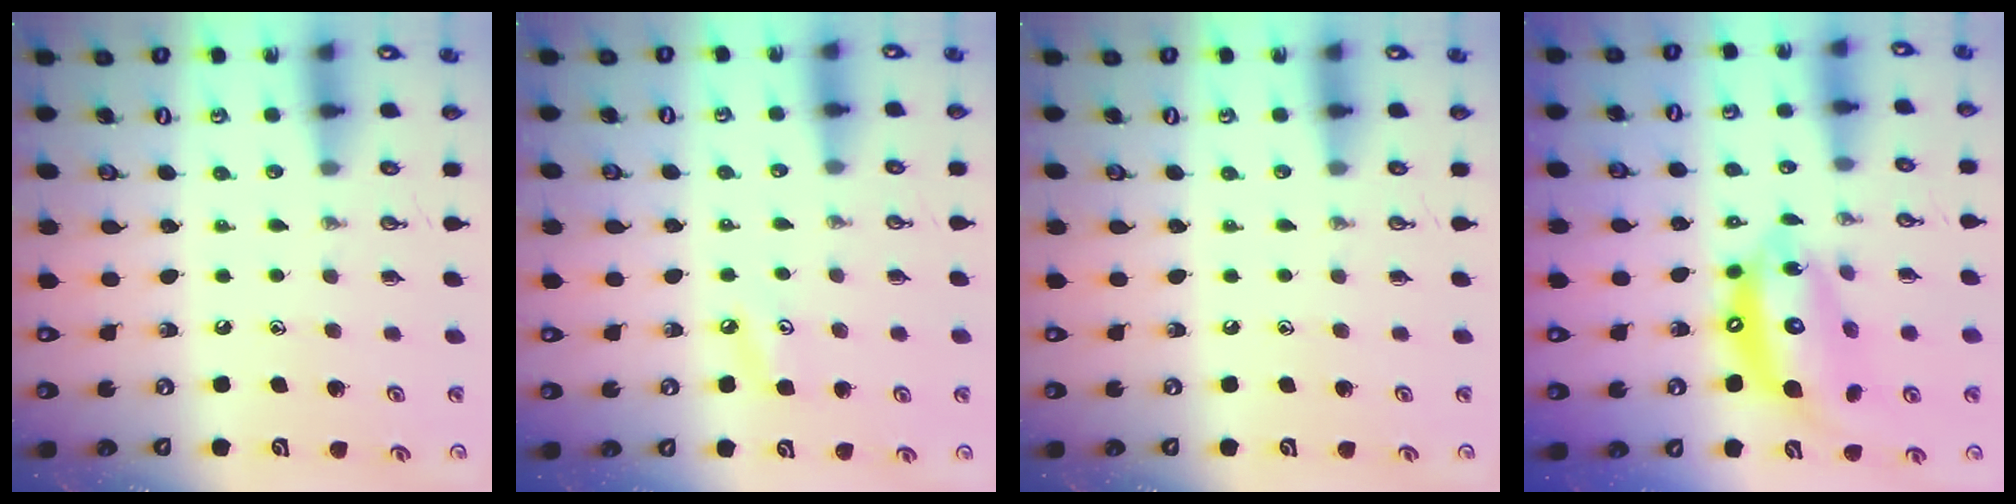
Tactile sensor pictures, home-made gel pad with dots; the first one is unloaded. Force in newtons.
{"total": 5.5, "press": 5.5, "slide": 0.5}
{"total": 0.0}
{"total": 15.7, "press": 15.6, "slide": 1.5}